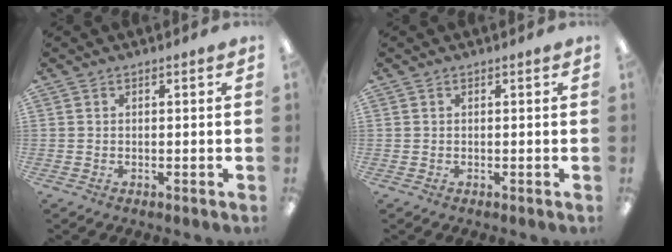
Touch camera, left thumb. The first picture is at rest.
{"total": 0.0}